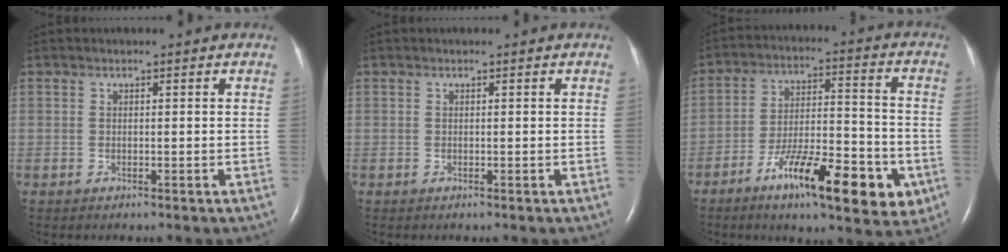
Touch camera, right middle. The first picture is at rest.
{"total": 0.0}
{"total": 16.7, "force": [-8.0, 4.1, 14.1], "torque": [-0.202, 0.002, -0.119]}